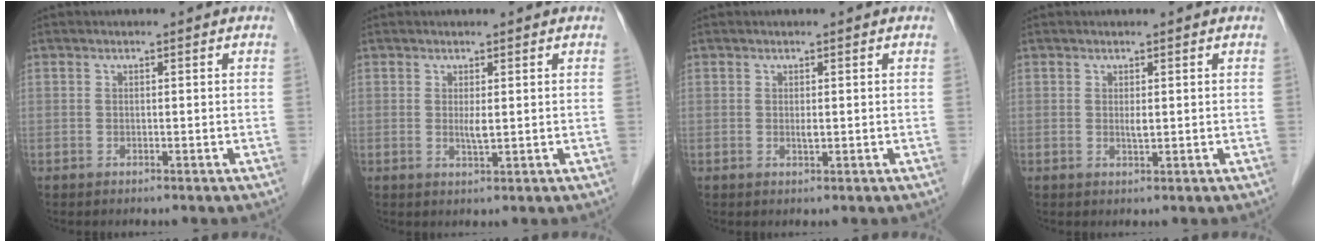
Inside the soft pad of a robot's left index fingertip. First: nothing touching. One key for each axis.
{"total": 1.6, "fx": 0.3, "fy": 0.2, "fz": 1.5, "tx": -0.034, "ty": -0.004, "tz": 0.009}
{"total": 0.7, "fx": 0.2, "fy": 0.2, "fz": 0.7, "tx": -0.016, "ty": -0.002, "tz": 0.003}
{"total": 1.0, "fx": 0.3, "fy": 0.2, "fz": 1.0, "tx": -0.022, "ty": -0.002, "tz": 0.007}